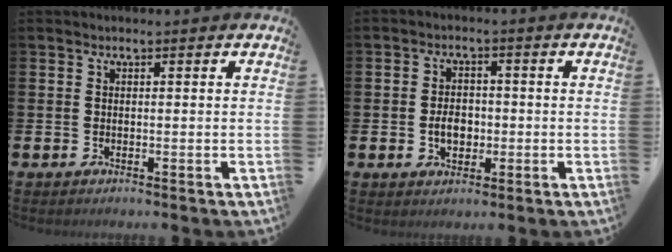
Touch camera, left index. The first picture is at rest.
{"total": 3.7, "force": [-0.8, 2.6, 2.5], "torque": [-0.032, -0.001, -0.021]}